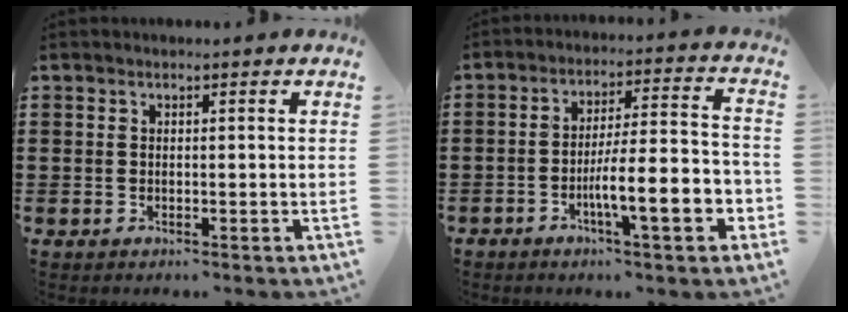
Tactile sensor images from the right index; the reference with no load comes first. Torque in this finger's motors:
{"motor_torque": [1.16, -0.97, 0.58, 0.21]}